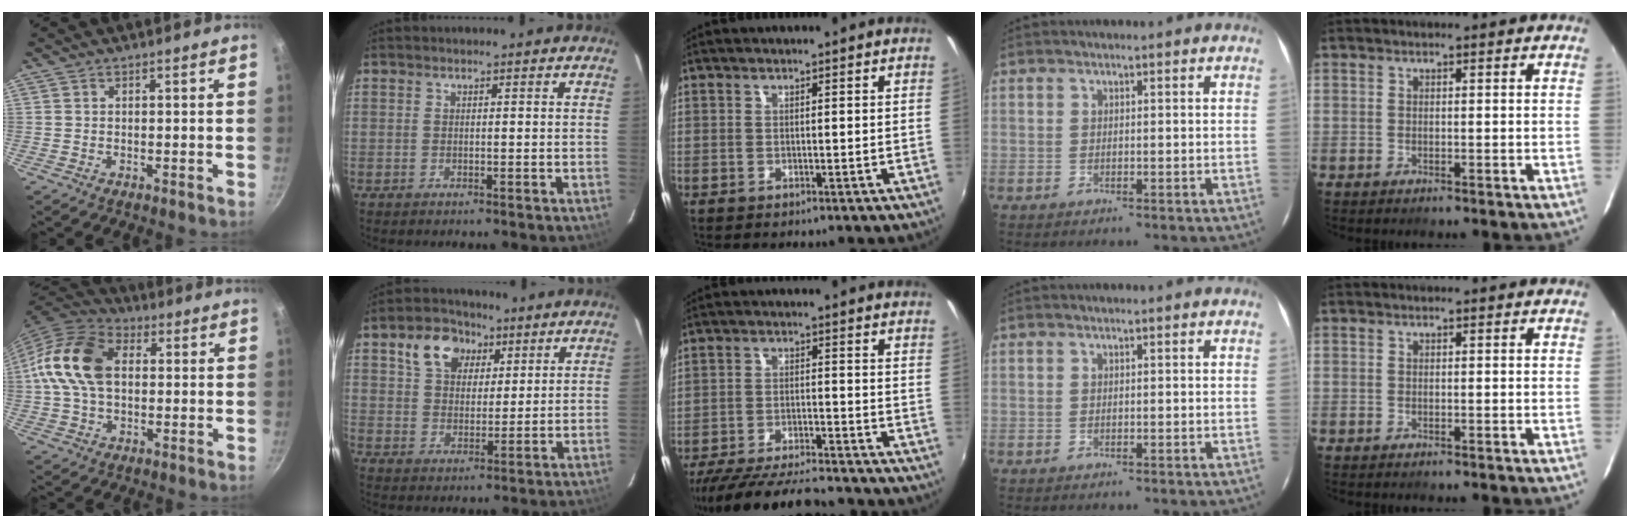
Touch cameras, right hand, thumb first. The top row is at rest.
{"thumb": {"total": 15.0, "force": [1.4, 10.1, 10.9], "torque": [-0.193, 0.027, 0.008]}, "index": {"total": 9.6, "force": [4.9, 6.7, 4.8], "torque": [-0.099, 0.030, 0.087]}, "middle": {"total": 17.8, "force": [-15.8, 3.1, 7.6], "torque": [-0.156, -0.022, -0.244]}}